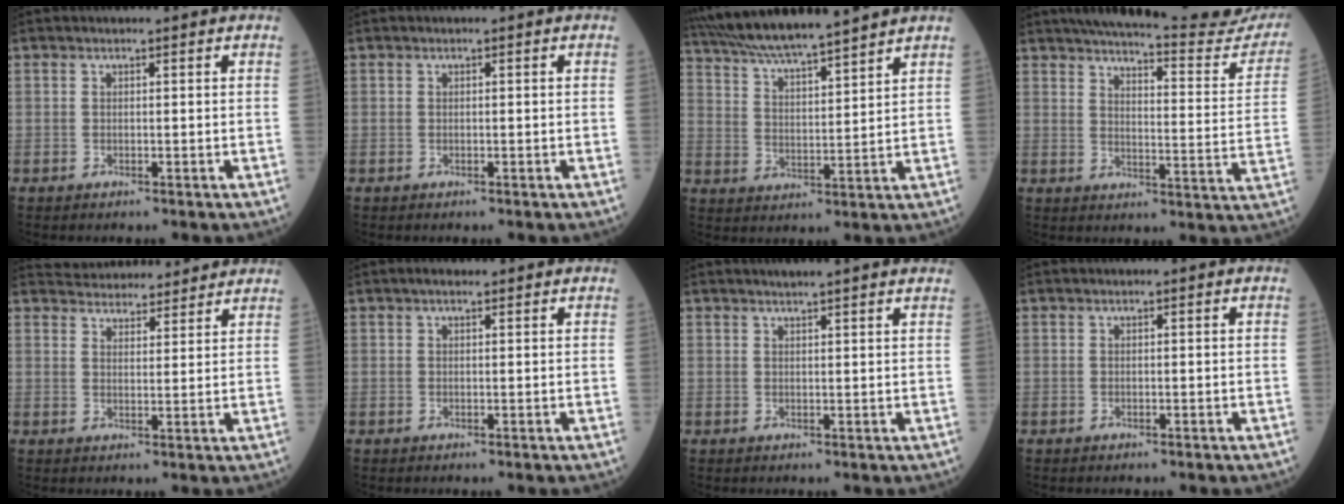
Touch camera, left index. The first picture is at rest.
{"total": 0.0}
{"total": 16.1, "force": [14.4, 0.2, 7.1], "torque": [-0.131, 0.021, 0.238]}
{"total": 23.0, "force": [21.5, 2.0, 8.0], "torque": [-0.106, -0.080, 0.249]}
{"total": 11.7, "force": [11.2, 2.5, 2.1], "torque": [-0.020, 0.023, 0.147]}
{"total": 1.3, "force": [0.9, 0.5, 0.7], "torque": [-0.018, 0.013, 0.011]}
{"total": 6.6, "force": [5.9, -0.1, 3.1], "torque": [-0.045, 0.021, 0.067]}
{"total": 0.0}